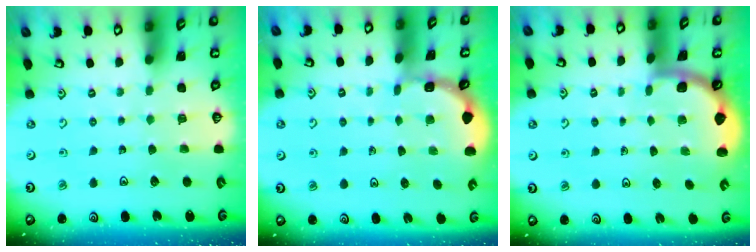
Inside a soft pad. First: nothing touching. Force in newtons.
{"total": 1.1, "press": 1.1, "slide": 0.2}
{"total": 1.7, "press": 1.7, "slide": 0.0}